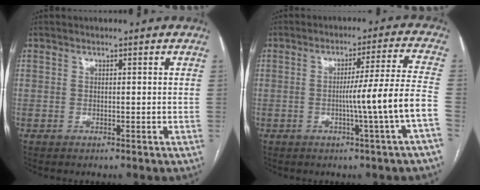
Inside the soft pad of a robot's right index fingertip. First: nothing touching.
{"total": 9.5, "force": [-2.7, -2.3, 8.8], "torque": [-0.129, 0.000, -0.039]}